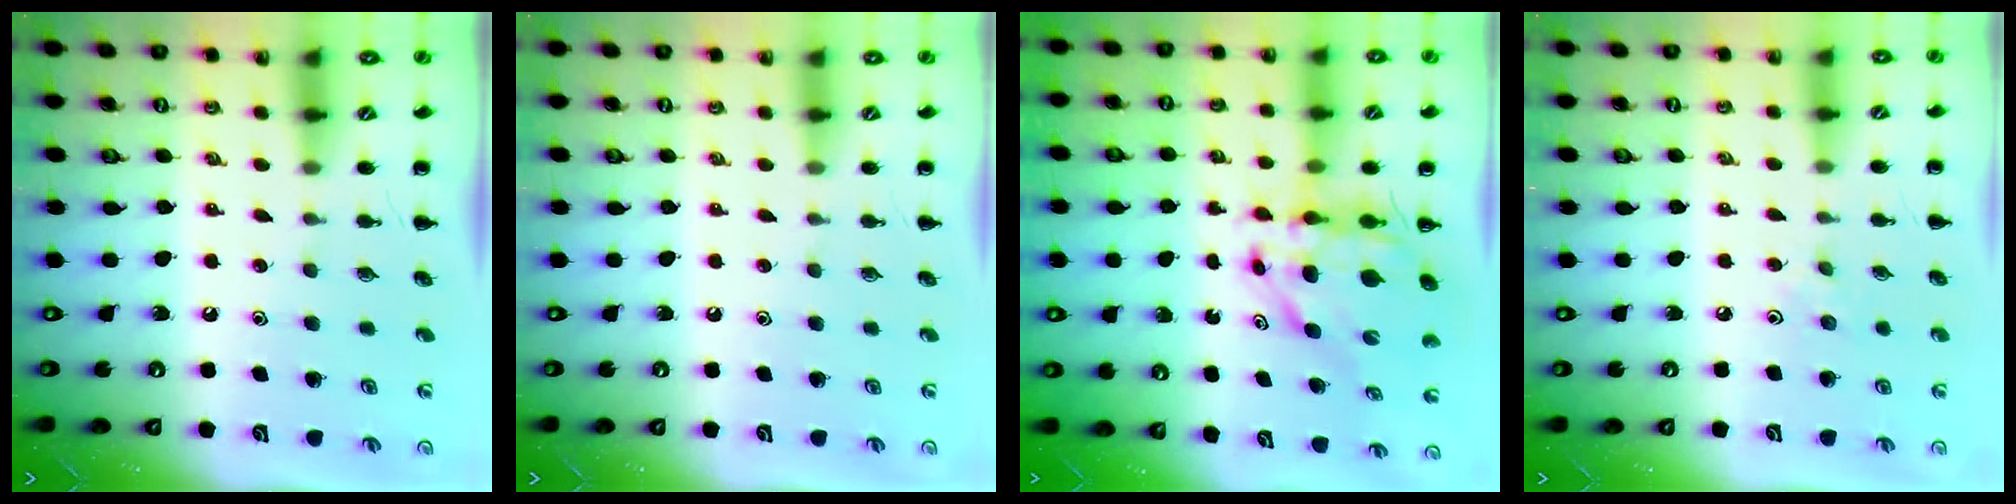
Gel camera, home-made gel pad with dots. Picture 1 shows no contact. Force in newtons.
{"total": 0.0}
{"total": 10.0, "press": 9.4, "slide": 3.4}
{"total": 2.5, "press": 2.3, "slide": 1.0}